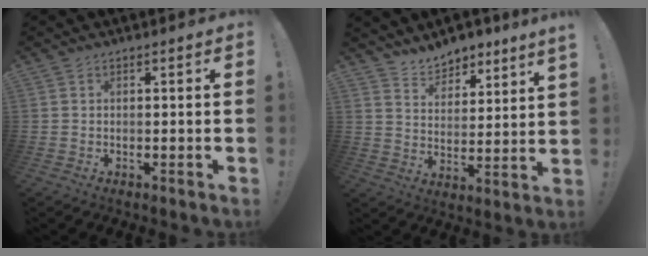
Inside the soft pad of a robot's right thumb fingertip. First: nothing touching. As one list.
[{"total": 7.4, "force": [7.1, 1.7, 0.6], "torque": [-0.020, -0.058, 0.135]}]